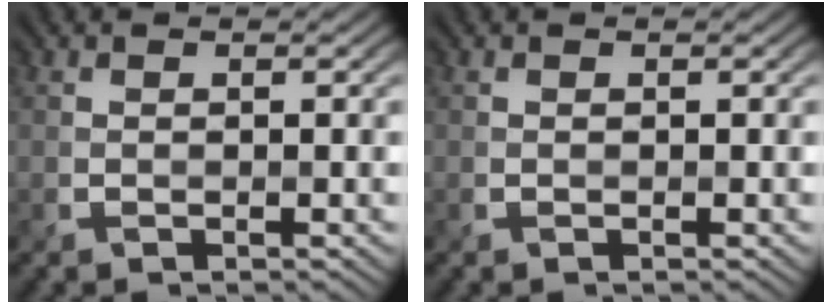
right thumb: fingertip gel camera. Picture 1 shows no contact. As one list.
[{"total": 0.0}]